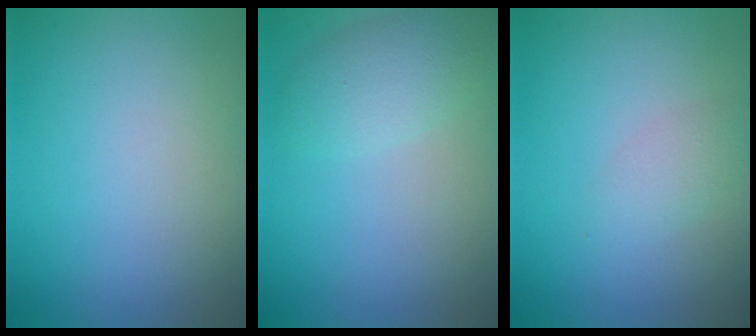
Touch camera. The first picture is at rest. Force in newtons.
{"total": 3.0, "press": 3.0, "slide": 0.1}
{"total": 1.6, "press": 1.6, "slide": 0.0}